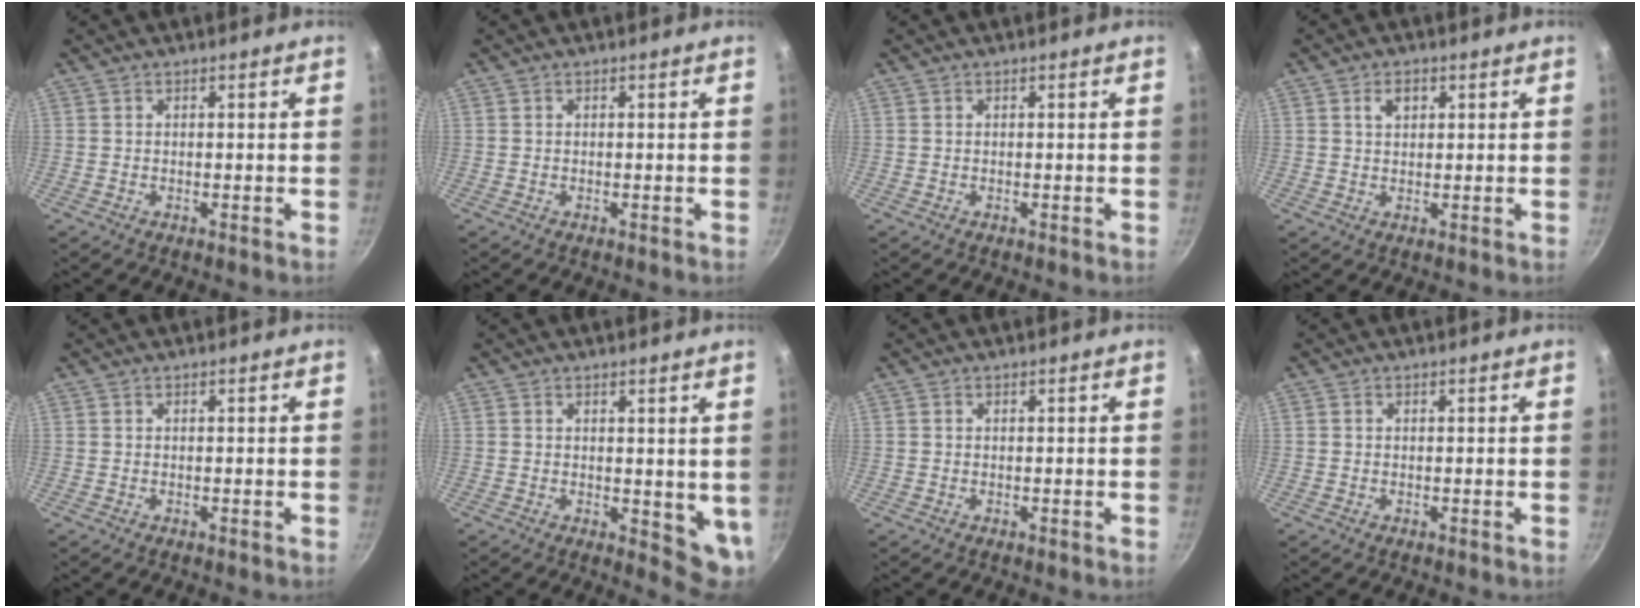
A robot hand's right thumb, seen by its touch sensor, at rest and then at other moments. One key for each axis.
{"total": 0.0}
{"total": 0.0}
{"total": 3.1, "fx": 1.2, "fy": 2.0, "fz": 2.0, "tx": -0.022, "ty": 0.001, "tz": 0.020}
{"total": 0.0}
{"total": 5.8, "fx": 1.7, "fy": 2.9, "fz": 4.7, "tx": -0.052, "ty": -0.022, "tz": 0.027}
{"total": 0.0}
{"total": 0.0}